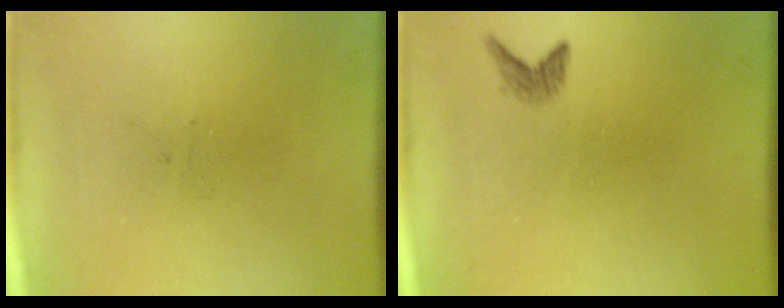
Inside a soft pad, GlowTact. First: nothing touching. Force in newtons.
{"total": 1.1}